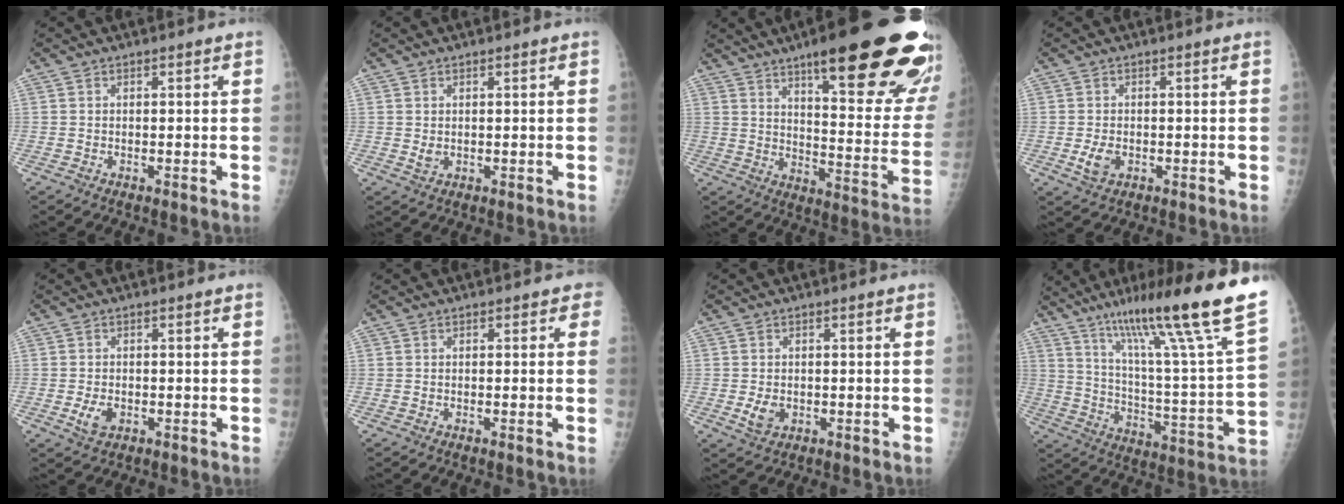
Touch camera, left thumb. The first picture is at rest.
{"total": 1.9, "force": [0.7, 1.0, 1.4], "torque": [-0.020, -0.007, 0.016]}
{"total": 30.1, "force": [18.1, 6.6, 23.1], "torque": [-0.234, -0.063, 0.254]}
{"total": 3.0, "force": [-0.6, 2.0, 2.2], "torque": [-0.042, -0.004, -0.008]}
{"total": 3.0, "force": [-0.8, 1.9, 2.1], "torque": [-0.039, -0.002, -0.010]}
{"total": 1.5, "force": [0.6, 1.0, 1.0], "torque": [0.012, 0.002, -0.001]}
{"total": 2.9, "force": [-0.4, 2.1, 2.0], "torque": [-0.034, -0.004, -0.001]}
{"total": 28.6, "force": [19.3, 1.6, 21.1], "torque": [-0.315, -0.084, 0.297]}